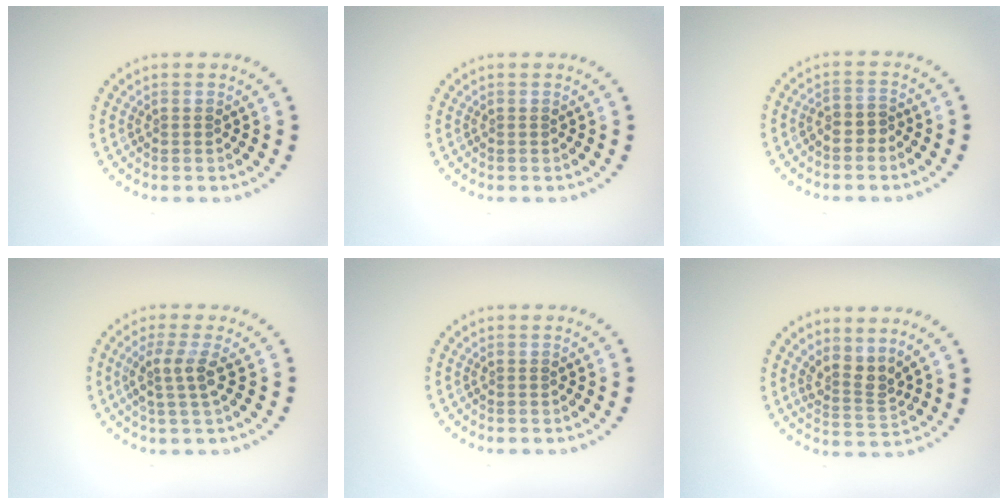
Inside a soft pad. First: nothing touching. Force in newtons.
{"total": 0.0}
{"total": 1.3, "press": 1.1, "slide": 0.7}
{"total": 2.5, "press": 1.9, "slide": 1.7}
{"total": 0.0}
{"total": 2.8, "press": 2.0, "slide": 2.0}